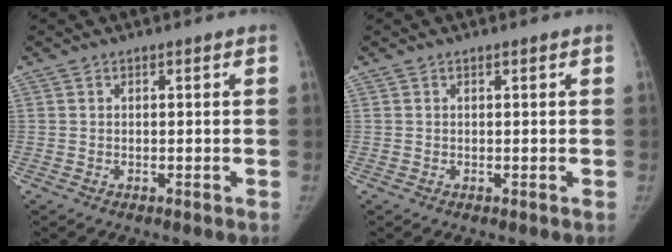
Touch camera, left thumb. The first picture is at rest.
{"total": 0.0}